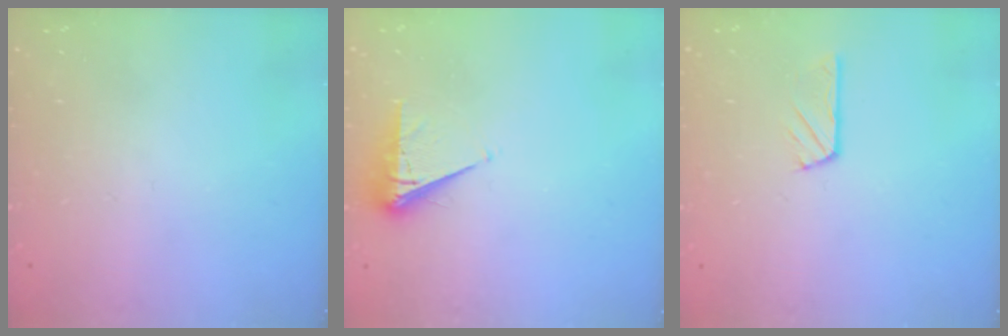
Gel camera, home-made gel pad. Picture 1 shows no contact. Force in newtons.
{"total": 5.7, "press": 5.7, "slide": 0.5}
{"total": 3.0, "press": 3.0, "slide": 0.4}